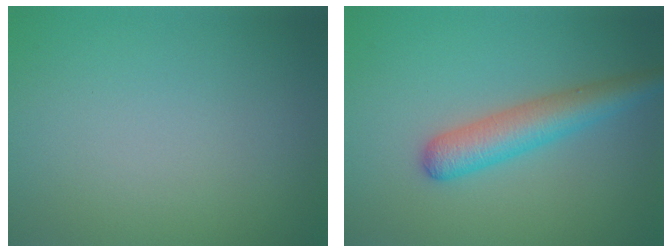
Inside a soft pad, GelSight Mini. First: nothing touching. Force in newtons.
{"total": 4.1, "press": 4.1, "slide": 0.1}